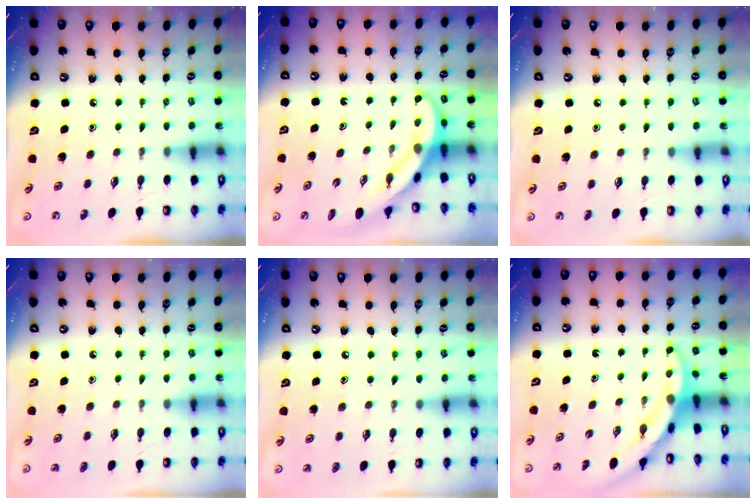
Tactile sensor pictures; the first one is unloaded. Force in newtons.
{"total": 4.0, "press": 4.0, "slide": 0.4}
{"total": 2.7, "press": 2.7, "slide": 0.2}
{"total": 2.6, "press": 2.6, "slide": 0.3}
{"total": 5.8, "press": 5.8, "slide": 0.6}
{"total": 3.3, "press": 3.3, "slide": 0.2}